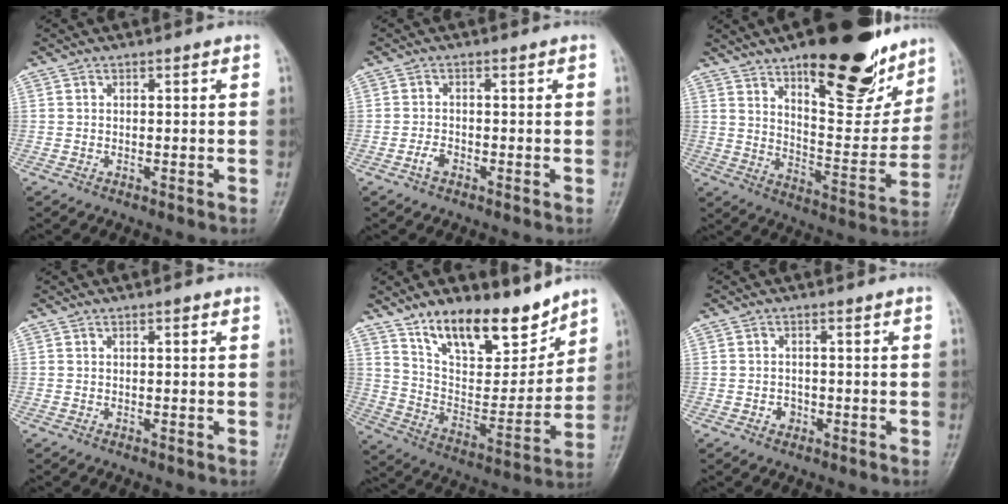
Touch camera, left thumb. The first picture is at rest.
{"total": 1.9, "force": [-1.0, 1.1, 1.1], "torque": [-0.022, 0.005, -0.021]}
{"total": 24.8, "force": [15.7, 9.2, 16.8], "torque": [-0.187, -0.071, 0.236]}
{"total": 0.6, "force": [0.3, 0.2, 0.5], "torque": [-0.007, 0.000, 0.003]}
{"total": 18.1, "force": [13.2, 7.5, 9.9], "torque": [-0.107, -0.082, 0.233]}
{"total": 1.7, "force": [-0.6, 1.5, 0.6], "torque": [0.001, 0.004, -0.008]}